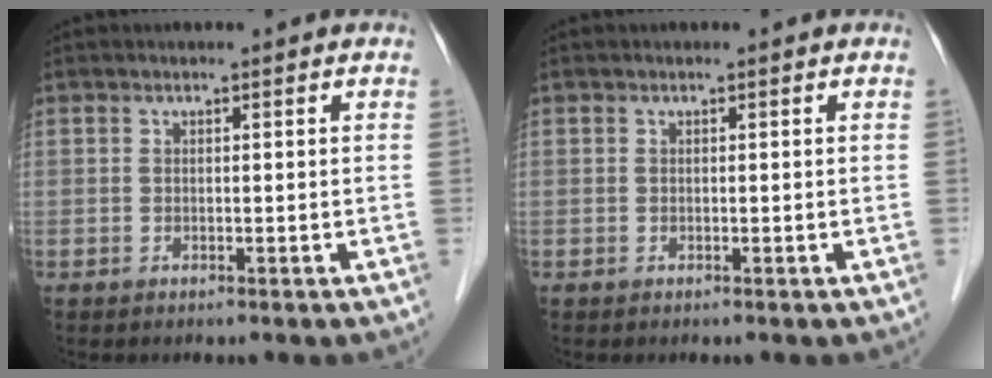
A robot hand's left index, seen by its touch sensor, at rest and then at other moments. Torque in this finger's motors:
{"motor_torque": [0.00, 0.00, -0.04, 0.00]}